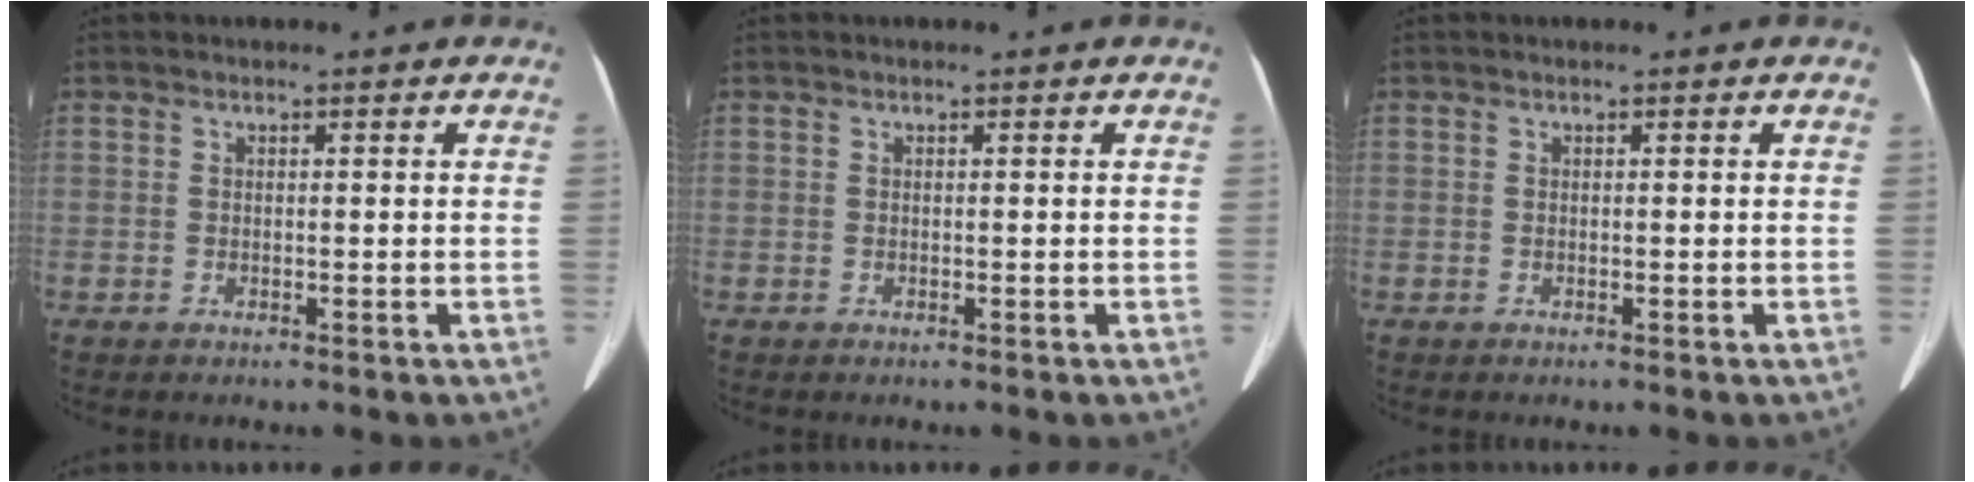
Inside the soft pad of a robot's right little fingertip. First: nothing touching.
{"total": 0.0}
{"total": 0.0}